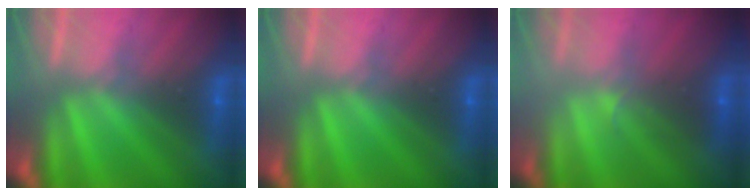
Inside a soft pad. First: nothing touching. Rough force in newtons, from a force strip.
{"total": 0.0}
{"total": 2.1}